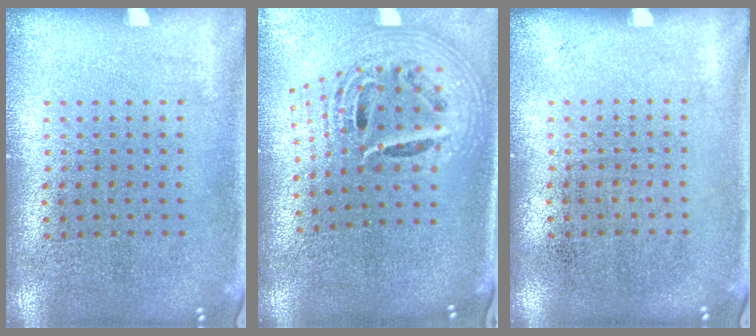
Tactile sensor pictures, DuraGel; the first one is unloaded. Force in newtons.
{"total": 2.7, "press": 1.8, "slide": 2.0}
{"total": 0.0}